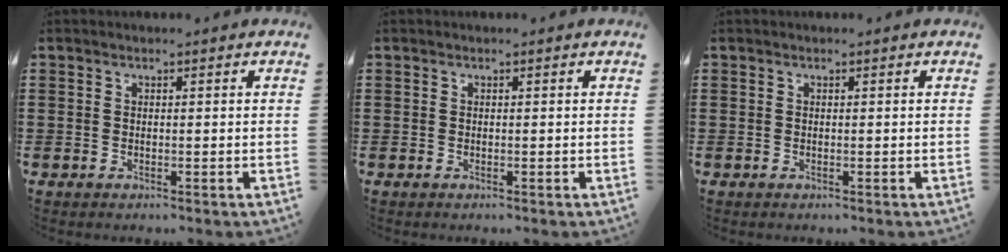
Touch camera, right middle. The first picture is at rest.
{"total": 0.0}
{"total": 0.0}